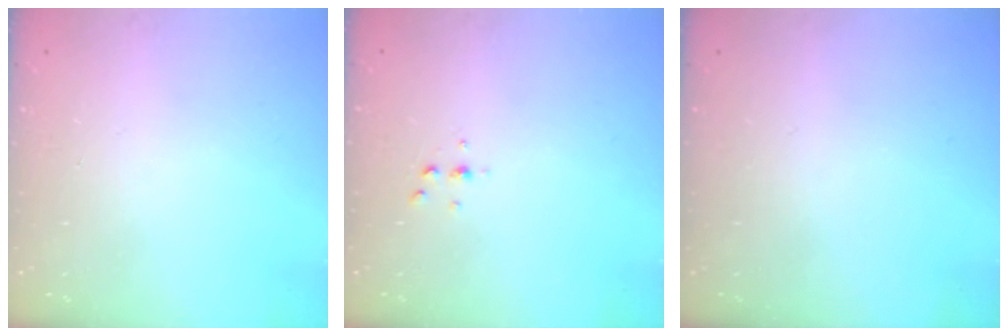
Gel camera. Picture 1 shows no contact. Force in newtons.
{"total": 2.6, "press": 2.6, "slide": 0.3}
{"total": 0.0}